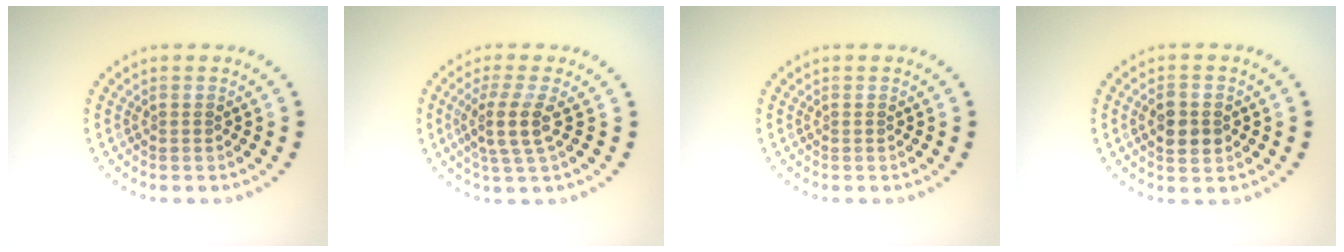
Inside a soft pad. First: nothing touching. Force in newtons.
{"total": 2.9, "press": 2.1, "slide": 2.0}
{"total": 0.0}
{"total": 3.2, "press": 3.2, "slide": 0.3}